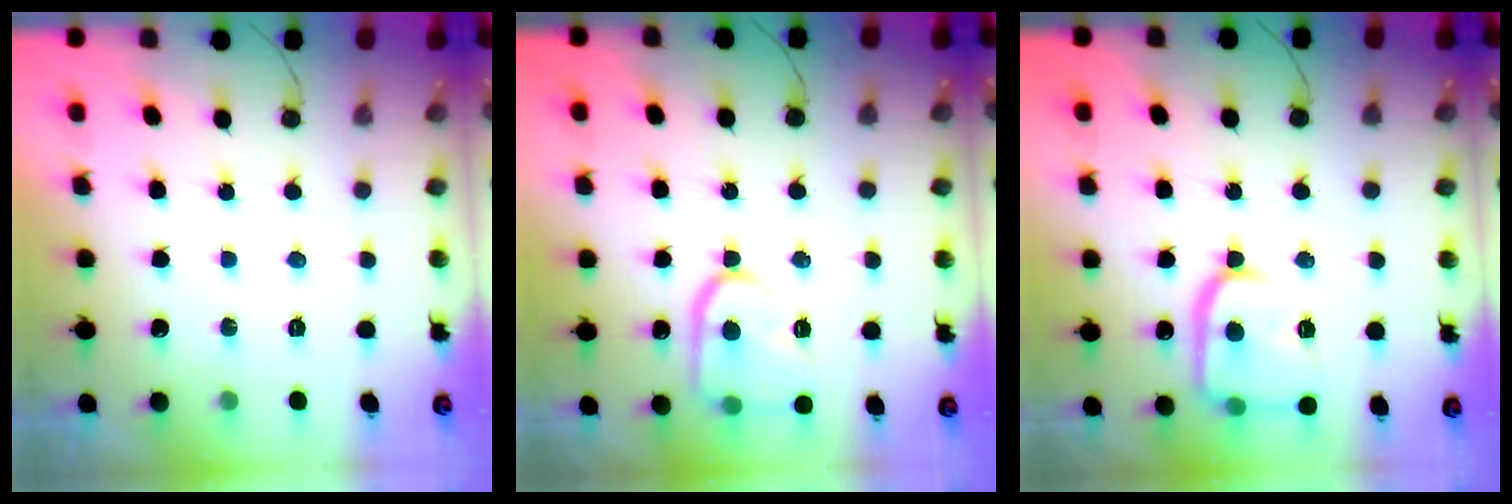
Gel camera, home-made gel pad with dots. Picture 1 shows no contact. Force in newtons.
{"total": 13.4, "press": 13.4, "slide": 1.3}
{"total": 15.8, "press": 15.7, "slide": 1.3}